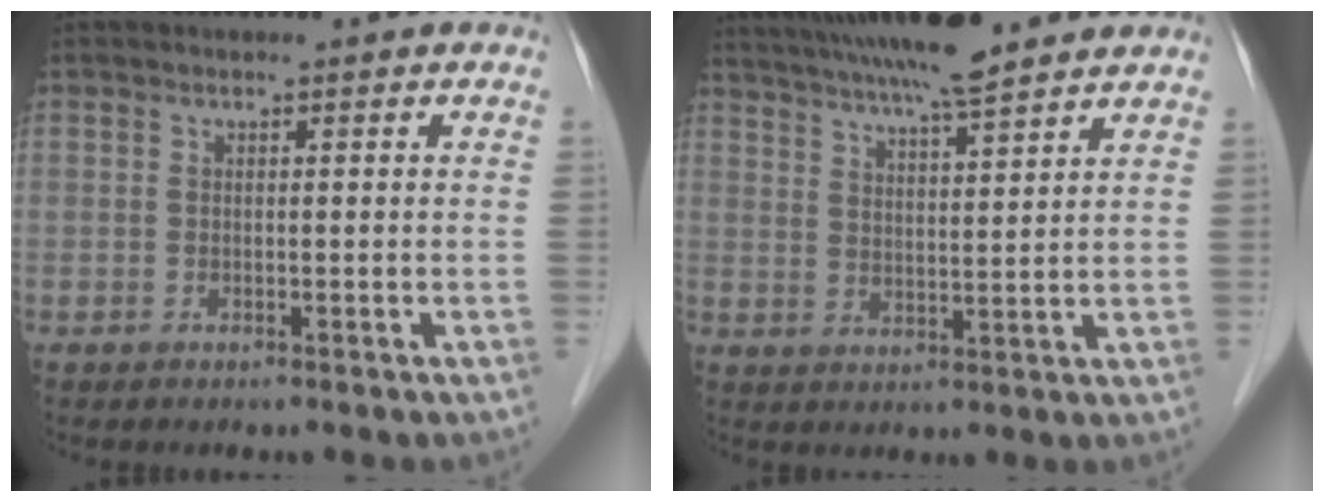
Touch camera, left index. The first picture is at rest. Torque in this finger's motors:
{"motor_torque": [0.31, -0.43, 0.68, 0.18]}